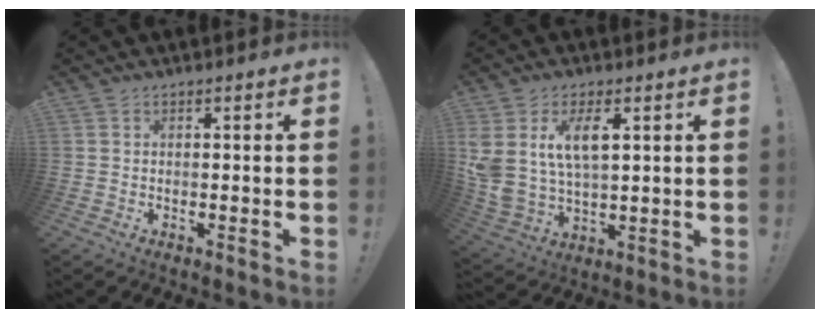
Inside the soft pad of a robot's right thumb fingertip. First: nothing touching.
{"total": 11.3, "force": [4.9, 5.8, 8.3], "torque": [-0.180, -0.016, 0.090]}